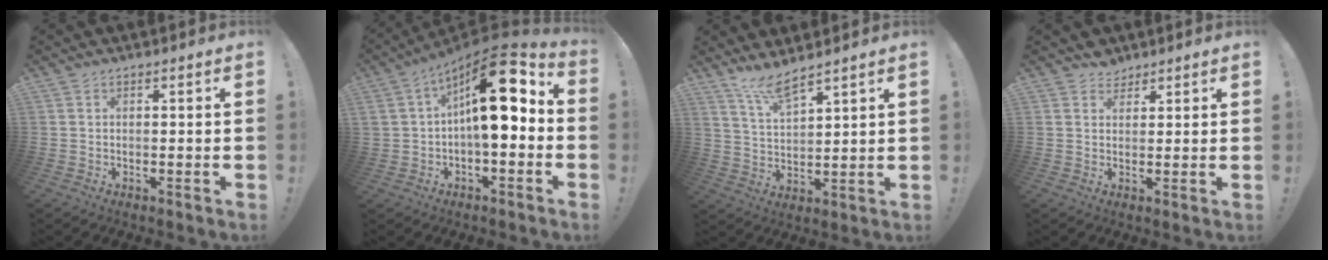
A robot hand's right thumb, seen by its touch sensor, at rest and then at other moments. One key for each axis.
{"total": 18.7, "fx": 4.3, "fy": 8.6, "fz": 16.0, "tx": -0.242, "ty": -0.010, "tz": 0.072}
{"total": 8.1, "fx": 6.8, "fy": 1.4, "fz": 4.2, "tx": -0.082, "ty": -0.038, "tz": 0.123}
{"total": 3.3, "fx": 2.6, "fy": 2.1, "fz": 0.1, "tx": 0.004, "ty": -0.015, "tz": 0.048}